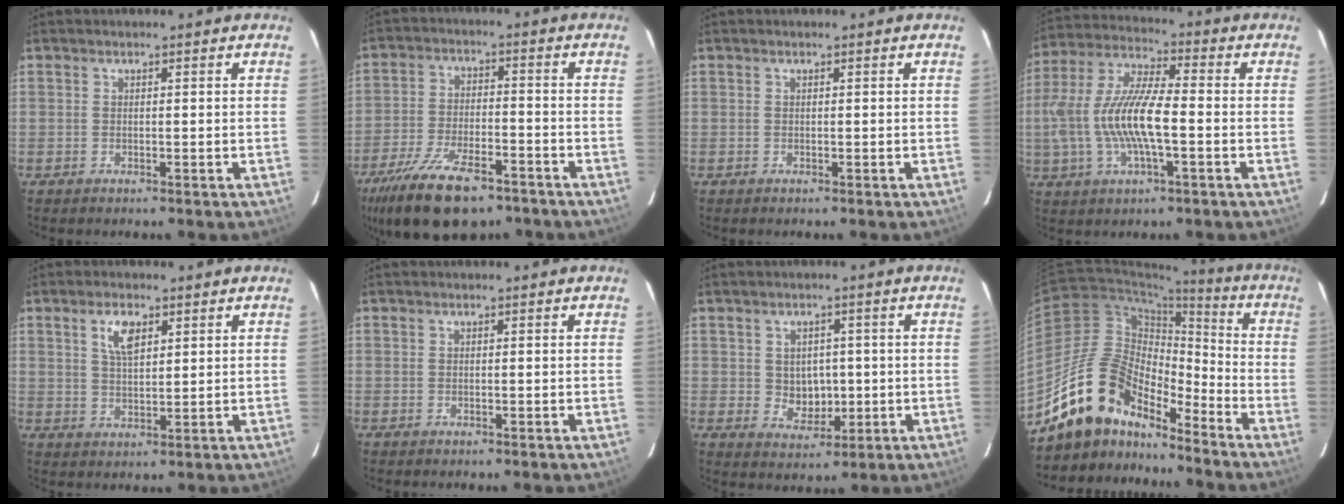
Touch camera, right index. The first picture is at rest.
{"total": 17.4, "force": [-12.2, 6.9, 10.4], "torque": [-0.224, -0.034, -0.205]}
{"total": 0.0}
{"total": 15.2, "force": [-2.3, 4.4, 14.3], "torque": [-0.290, 0.002, -0.044]}
{"total": 5.1, "force": [2.4, 2.3, 3.8], "torque": [-0.068, 0.007, 0.047]}
{"total": 0.0}
{"total": 5.1, "force": [0.0, 4.6, 2.4], "torque": [-0.042, 0.003, 0.012]}
{"total": 16.0, "force": [-13.4, 6.5, 5.9], "torque": [-0.112, 0.020, -0.243]}